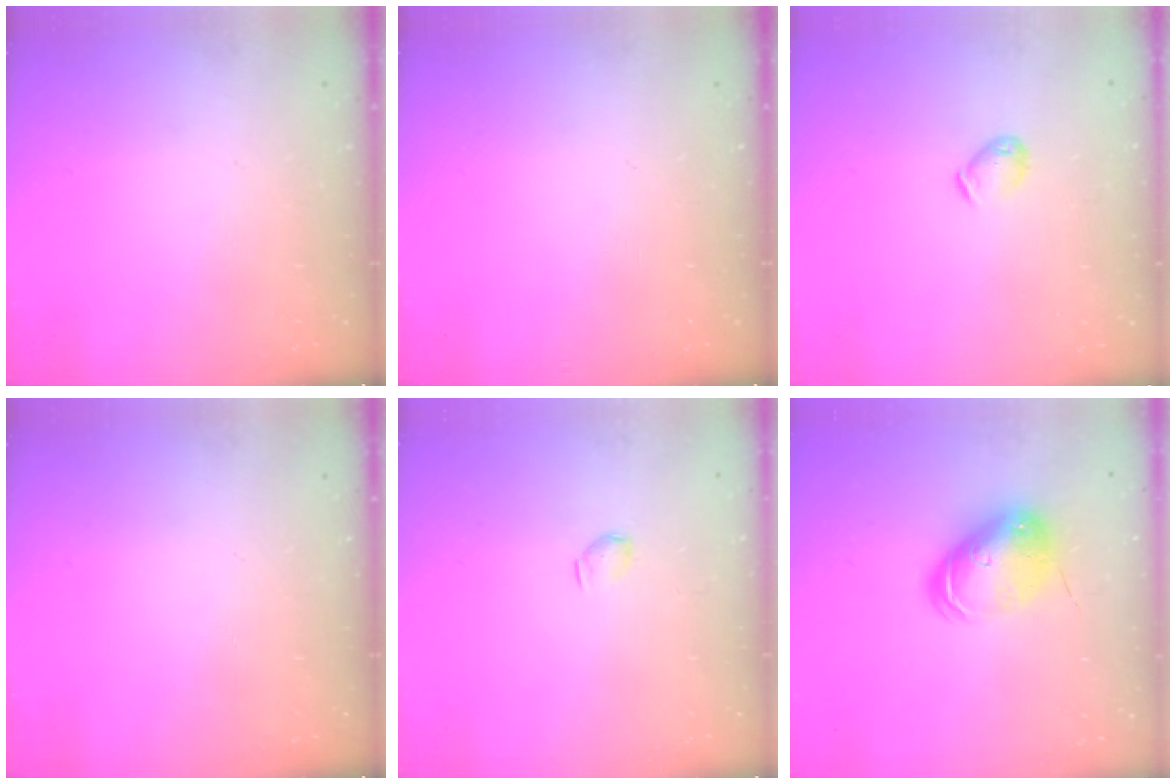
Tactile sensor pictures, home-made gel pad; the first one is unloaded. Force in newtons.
{"total": 0.0}
{"total": 4.8, "press": 4.7, "slide": 0.7}
{"total": 0.0}
{"total": 2.9, "press": 2.9, "slide": 0.5}
{"total": 8.9, "press": 8.8, "slide": 1.4}